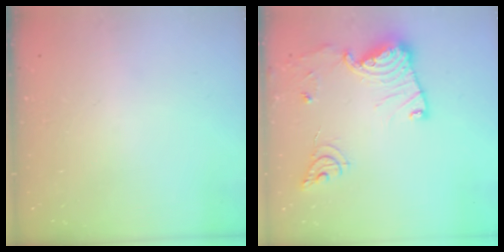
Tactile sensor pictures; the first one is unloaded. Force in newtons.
{"total": 18.4, "press": 18.3, "slide": 1.9}